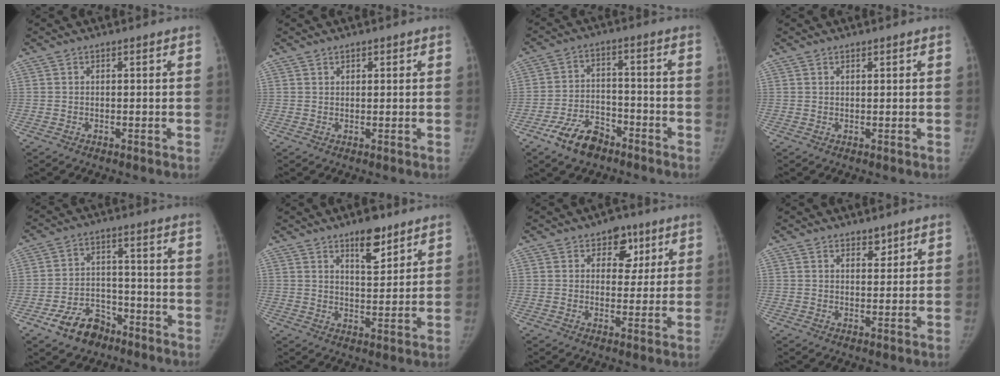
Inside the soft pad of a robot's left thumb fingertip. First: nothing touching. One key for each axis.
{"total": 1.0, "fx": 0.7, "fy": 0.7, "fz": 0.4, "tx": 0.004, "ty": -0.003, "tz": 0.009}
{"total": 8.9, "fx": -6.1, "fy": 4.9, "fz": 4.3, "tx": -0.068, "ty": 0.035, "tz": -0.110}
{"total": 0.6, "fx": 0.5, "fy": 0.2, "fz": 0.3, "tx": -0.005, "ty": -0.002, "tz": 0.008}
{"total": 9.1, "fx": -6.0, "fy": 5.9, "fz": 3.7, "tx": -0.040, "ty": 0.045, "tz": -0.099}
{"total": 7.6, "fx": 5.1, "fy": 3.0, "fz": 4.8, "tx": -0.050, "ty": -0.034, "tz": 0.079}
{"total": 6.6, "fx": 3.2, "fy": 4.8, "fz": 3.3, "tx": -0.002, "ty": -0.009, "tz": 0.040}
{"total": 2.5, "fx": 1.8, "fy": 1.4, "fz": 1.0, "tx": 0.001, "ty": -0.012, "tz": 0.030}